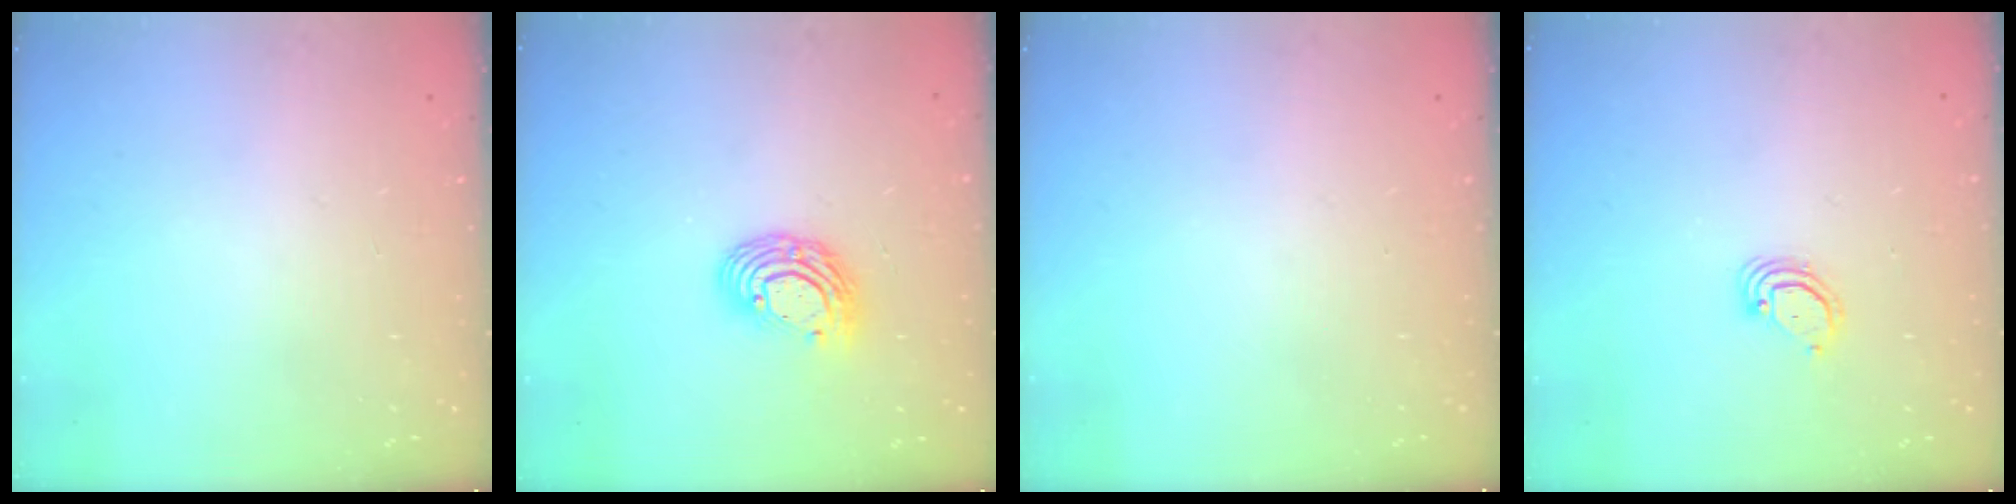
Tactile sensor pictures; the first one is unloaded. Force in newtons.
{"total": 9.5, "press": 9.5, "slide": 0.7}
{"total": 0.0}
{"total": 2.9, "press": 2.9, "slide": 0.3}